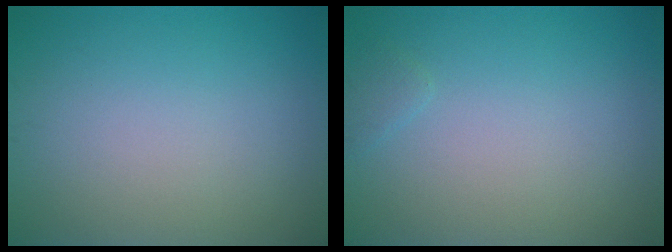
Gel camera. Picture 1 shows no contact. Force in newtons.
{"total": 0.6, "press": 0.6, "slide": 0.1}